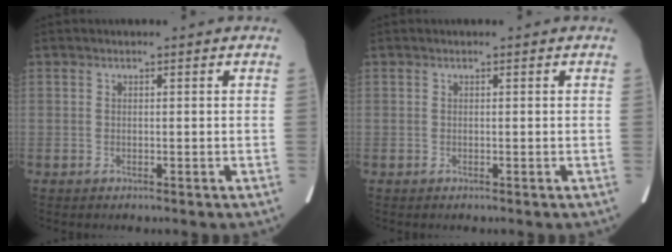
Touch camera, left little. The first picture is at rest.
{"total": 0.0}